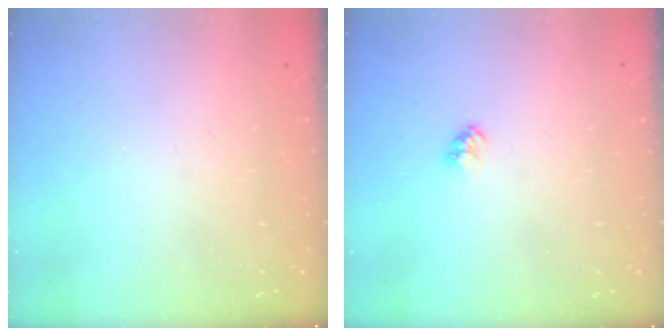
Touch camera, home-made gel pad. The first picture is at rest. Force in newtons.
{"total": 2.5, "press": 2.4, "slide": 0.4}